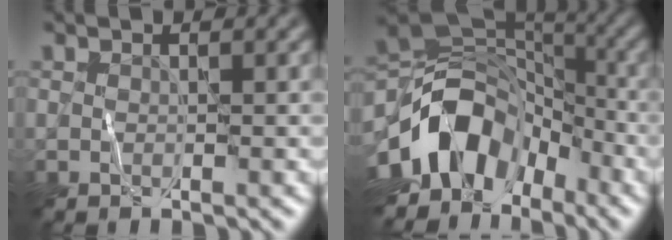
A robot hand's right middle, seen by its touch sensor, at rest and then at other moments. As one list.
[{"total": 11.8, "force": [-5.1, 7.9, 7.1], "torque": [-0.128, 0.010, -0.103]}]